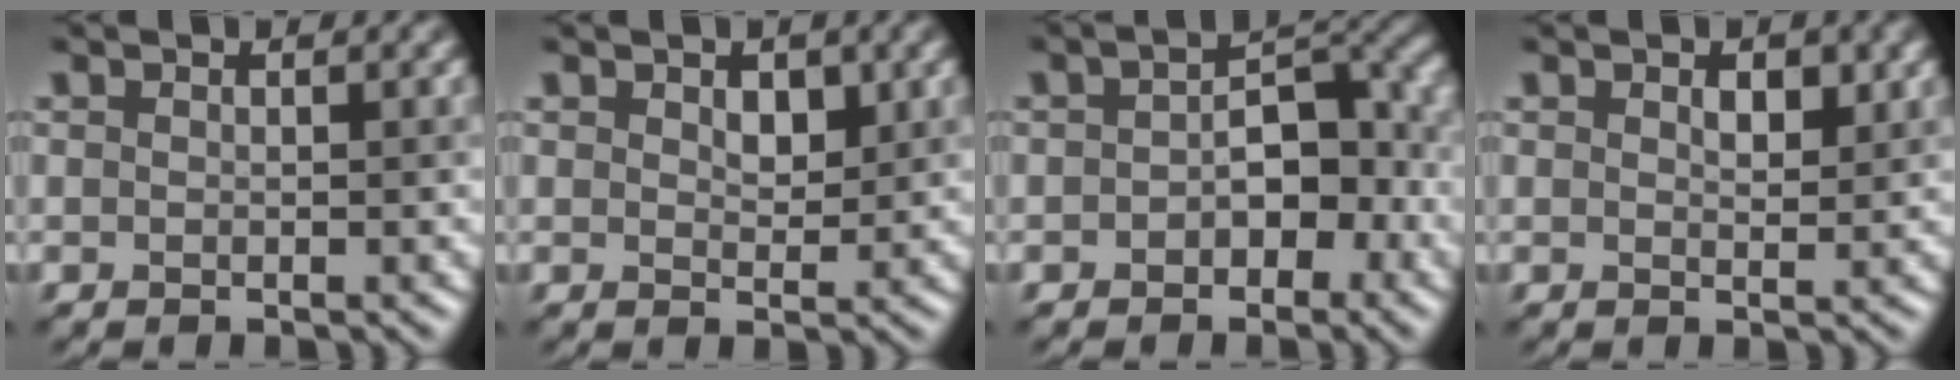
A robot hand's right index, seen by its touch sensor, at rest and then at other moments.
{"total": 1.5, "force": [0.9, 0.9, 0.8], "torque": [-0.012, 0.002, 0.018]}
{"total": 4.5, "force": [-0.7, 2.7, 3.5], "torque": [-0.038, 0.014, -0.016]}
{"total": 1.4, "force": [0.9, 0.6, 0.9], "torque": [-0.013, 0.002, 0.019]}